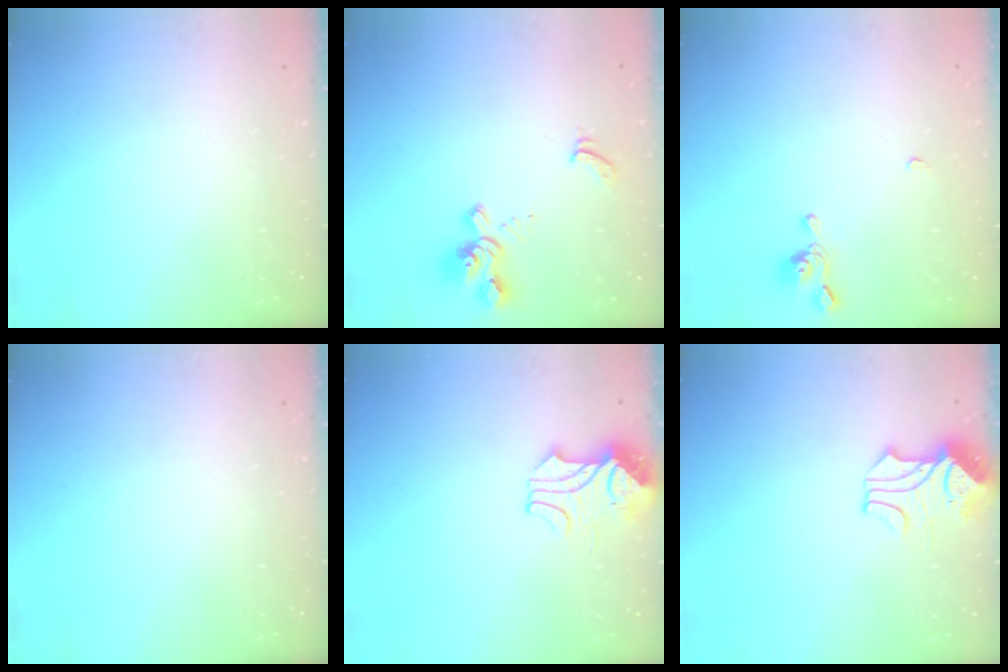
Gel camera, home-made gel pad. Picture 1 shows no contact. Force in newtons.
{"total": 2.4, "press": 1.9, "slide": 1.5}
{"total": 3.0, "press": 3.0, "slide": 0.2}
{"total": 0.0}
{"total": 2.4, "press": 2.3, "slide": 0.8}
{"total": 1.8, "press": 1.3, "slide": 1.1}